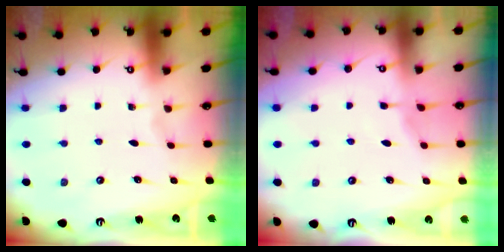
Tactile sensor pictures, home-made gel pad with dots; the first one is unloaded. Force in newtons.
{"total": 2.1, "press": 2.1, "slide": 0.4}